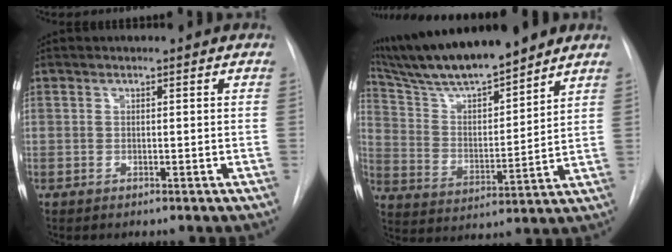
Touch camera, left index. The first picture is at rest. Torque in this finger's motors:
{"motor_torque": [0.07, -0.88, 0.31, 0.08]}